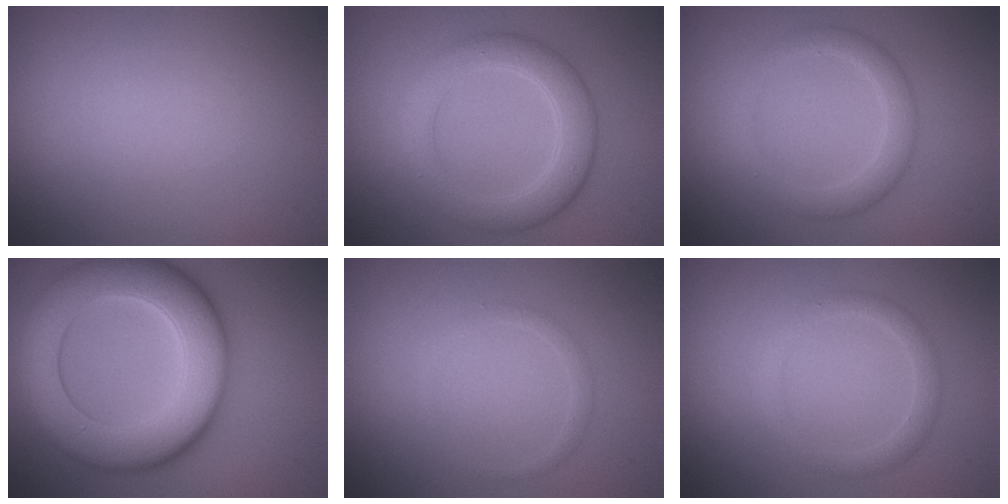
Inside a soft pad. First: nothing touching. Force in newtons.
{"total": 4.6, "press": 4.6, "slide": 0.3}
{"total": 2.7, "press": 2.7, "slide": 0.1}
{"total": 11.1, "press": 11.1, "slide": 0.3}
{"total": 0.9, "press": 0.9, "slide": 0.0}
{"total": 1.9, "press": 1.9, "slide": 0.1}